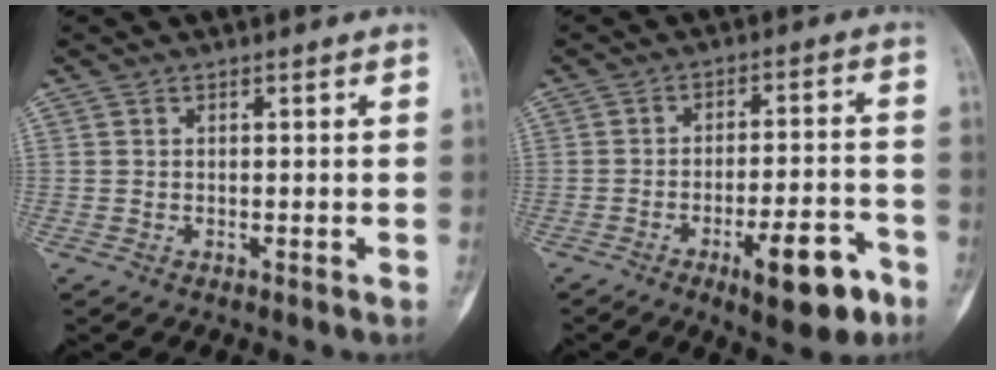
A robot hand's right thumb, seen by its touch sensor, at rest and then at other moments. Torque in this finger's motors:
{"motor_torque": [1.42, 0.63, 0.86, -0.66, 0.24]}